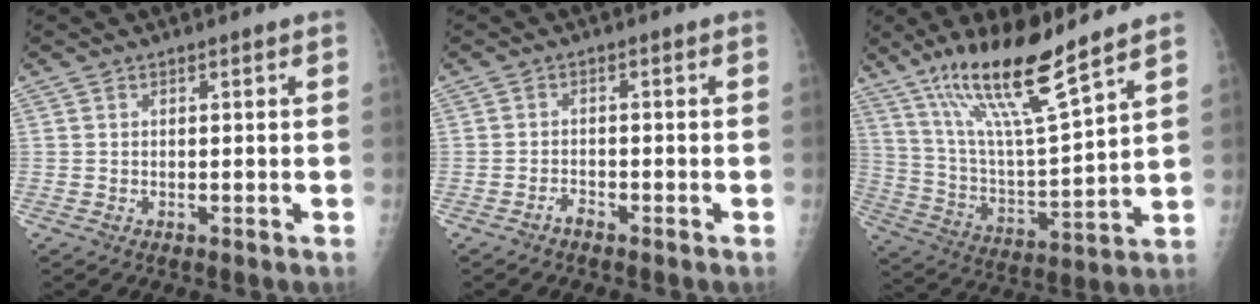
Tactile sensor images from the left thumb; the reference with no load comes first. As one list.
[{"total": 1.6, "force": [-1.4, 0.6, 0.5], "torque": [-0.010, 0.006, -0.028]}, {"total": 17.5, "force": [12.3, 2.2, 12.3], "torque": [-0.210, -0.066, 0.233]}]